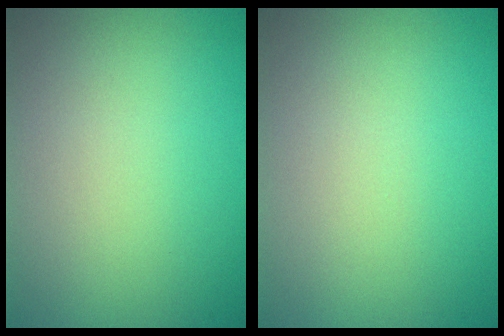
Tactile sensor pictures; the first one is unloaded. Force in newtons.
{"total": 0.0}